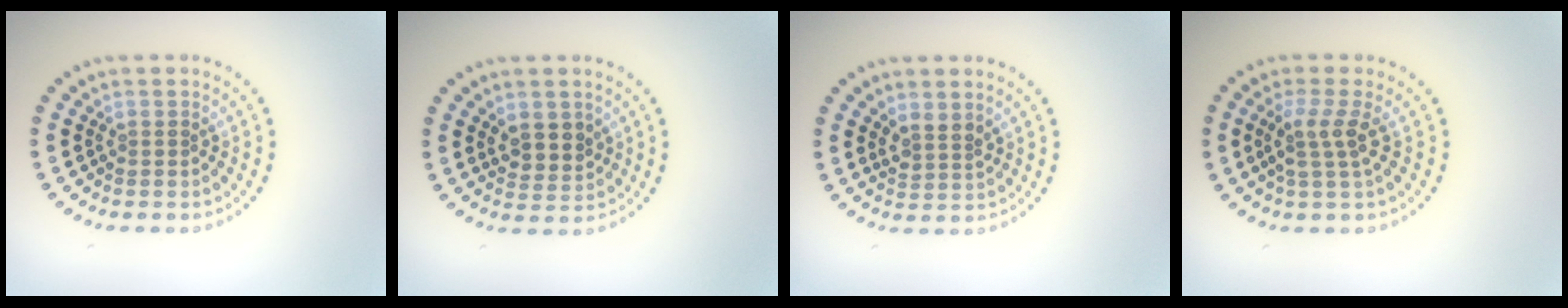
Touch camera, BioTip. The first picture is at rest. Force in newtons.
{"total": 2.5, "press": 2.3, "slide": 0.8}
{"total": 1.7, "press": 1.3, "slide": 1.2}
{"total": 2.5, "press": 2.0, "slide": 1.6}